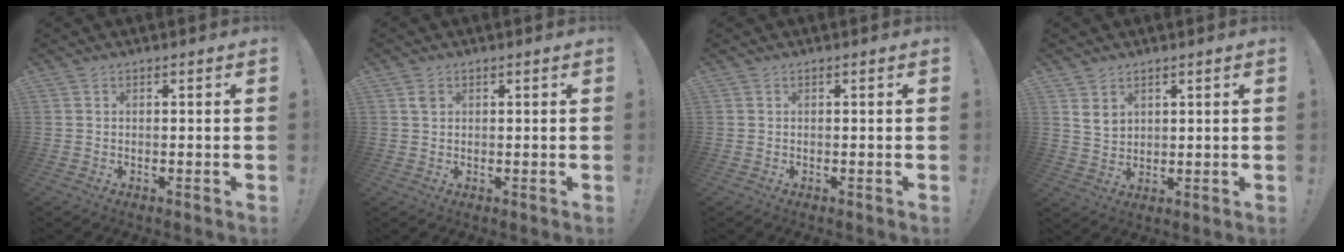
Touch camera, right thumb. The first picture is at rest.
{"total": 1.5, "force": [0.9, 1.0, 0.7], "torque": [-0.004, -0.004, 0.014]}
{"total": 0.0}
{"total": 5.0, "force": [3.0, 3.4, 2.1], "torque": [-0.030, -0.015, 0.057]}